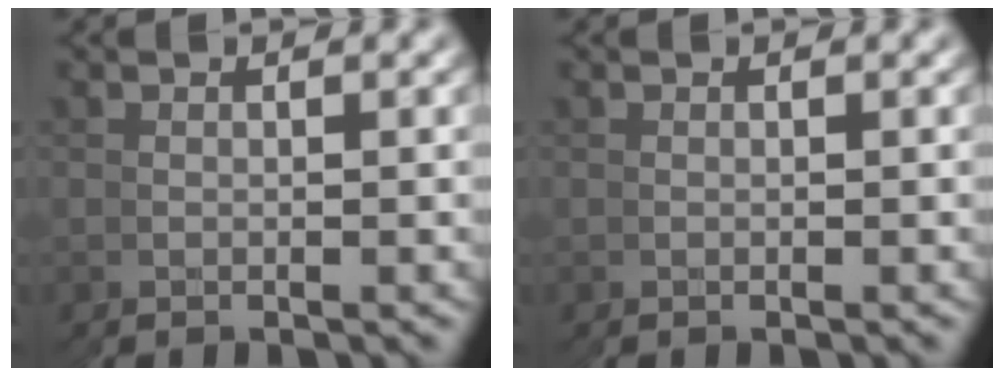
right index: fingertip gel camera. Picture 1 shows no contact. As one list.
[{"total": 0.0}]